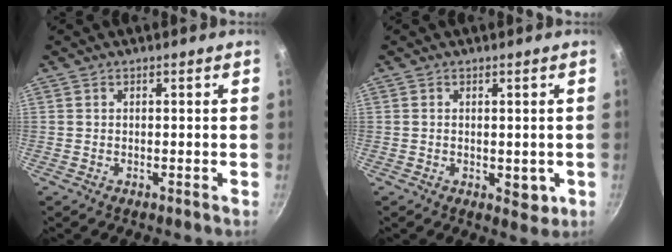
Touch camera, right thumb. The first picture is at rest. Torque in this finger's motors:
{"motor_torque": [-0.28, 0.25, -0.35, 0.00, 0.06]}